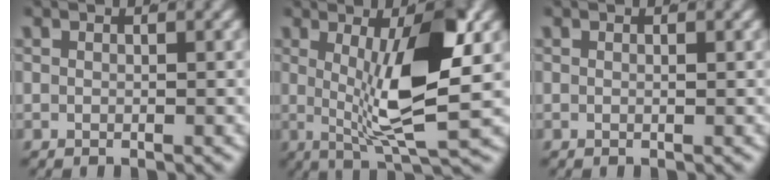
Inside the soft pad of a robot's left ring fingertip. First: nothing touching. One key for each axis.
{"total": 8.8, "fx": 0.7, "fy": 1.7, "fz": 8.6, "tx": -0.138, "ty": -0.017, "tz": 0.023}
{"total": 0.0}